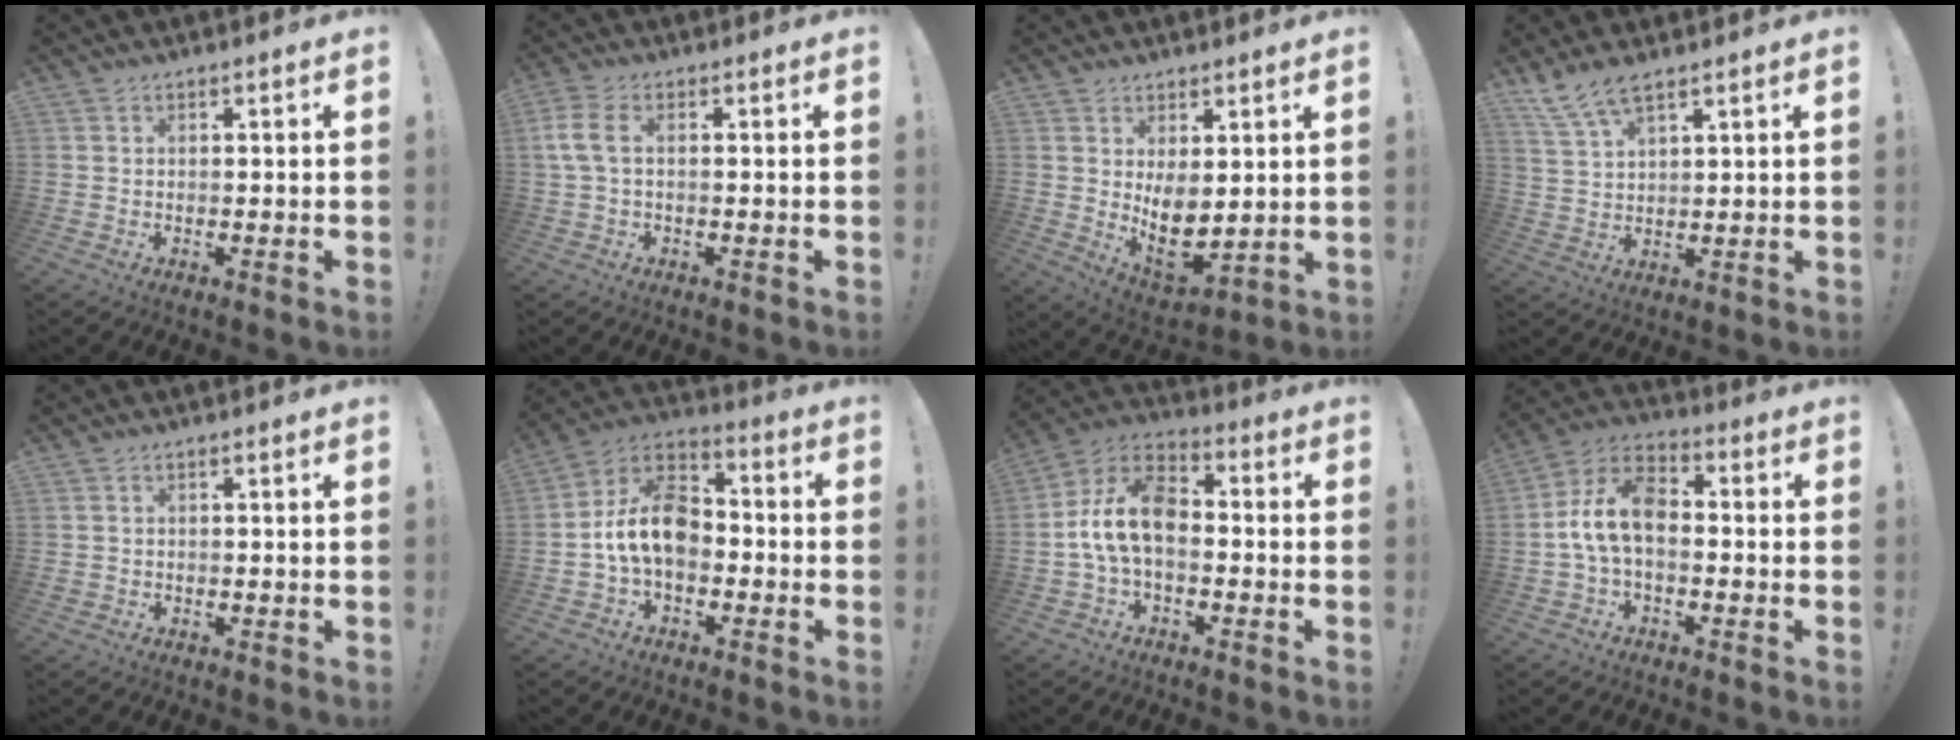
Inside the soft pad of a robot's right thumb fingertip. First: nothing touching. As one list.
[{"total": 5.7, "force": [0.4, 2.7, 5.0], "torque": [-0.107, -0.004, 0.011]}, {"total": 10.4, "force": [2.5, 6.2, 7.9], "torque": [-0.109, -0.047, 0.053]}, {"total": 6.9, "force": [5.3, 1.8, 4.1], "torque": [-0.086, -0.021, 0.100]}, {"total": 0.8, "force": [-0.4, 0.6, 0.2], "torque": [-0.003, 0.002, -0.006]}, {"total": 14.3, "force": [-1.8, 9.6, 10.4], "torque": [-0.193, 0.029, -0.026]}, {"total": 13.7, "force": [-1.3, 8.6, 10.6], "torque": [-0.203, 0.026, -0.016]}, {"total": 12.1, "force": [-0.8, 7.4, 9.5], "torque": [-0.191, 0.014, -0.012]}]